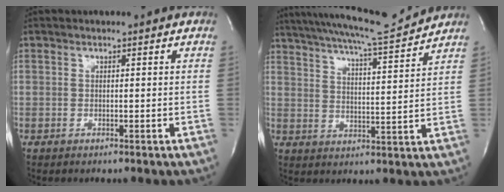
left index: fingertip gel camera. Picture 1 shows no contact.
{"total": 14.9, "force": [13.7, -0.6, 5.8], "torque": [-0.108, -0.019, 0.205]}